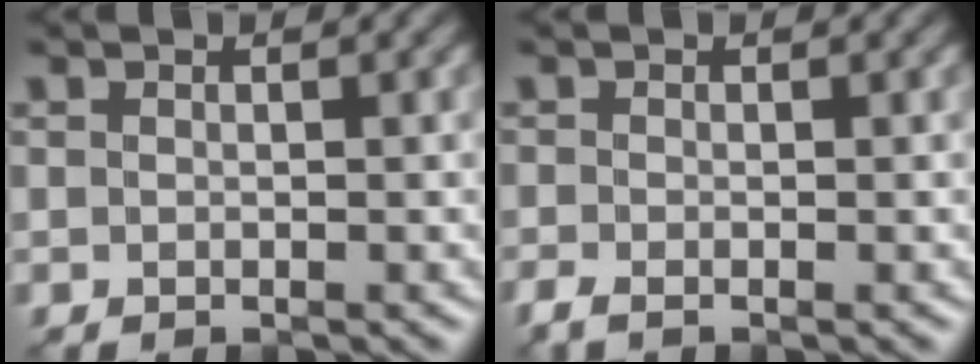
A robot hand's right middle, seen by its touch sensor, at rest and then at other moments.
{"total": 1.4, "force": [-1.1, 0.4, 0.8], "torque": [-0.025, -0.007, -0.028]}